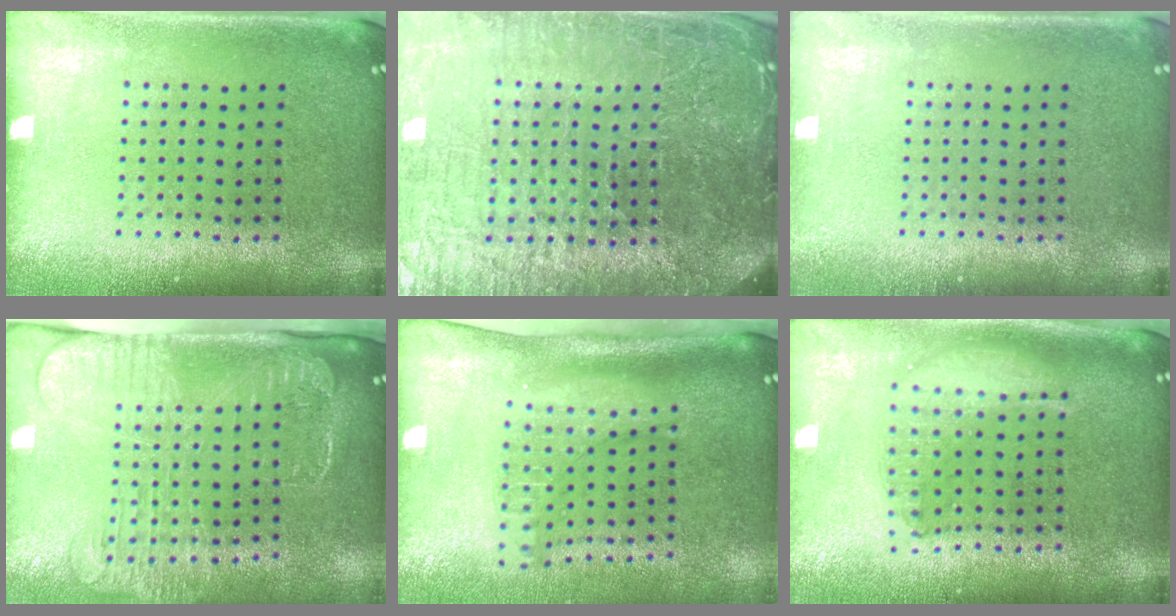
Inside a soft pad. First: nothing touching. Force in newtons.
{"total": 6.5, "press": 5.7, "slide": 3.1}
{"total": 0.6, "press": 0.6, "slide": 0.0}
{"total": 2.6, "press": 2.0, "slide": 1.7}
{"total": 2.2, "press": 1.6, "slide": 1.5}
{"total": 1.7, "press": 1.5, "slide": 0.9}